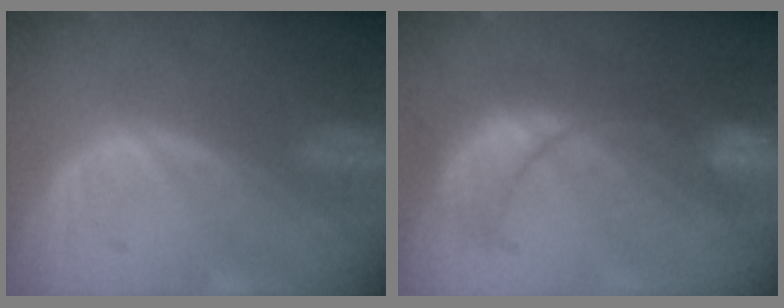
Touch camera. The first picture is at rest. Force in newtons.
{"total": 8.4, "press": 8.2, "slide": 1.8}